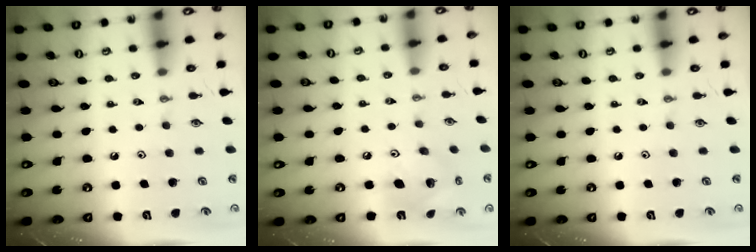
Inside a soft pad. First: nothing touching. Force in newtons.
{"total": 12.9, "press": 12.6, "slide": 2.5}
{"total": 0.0}